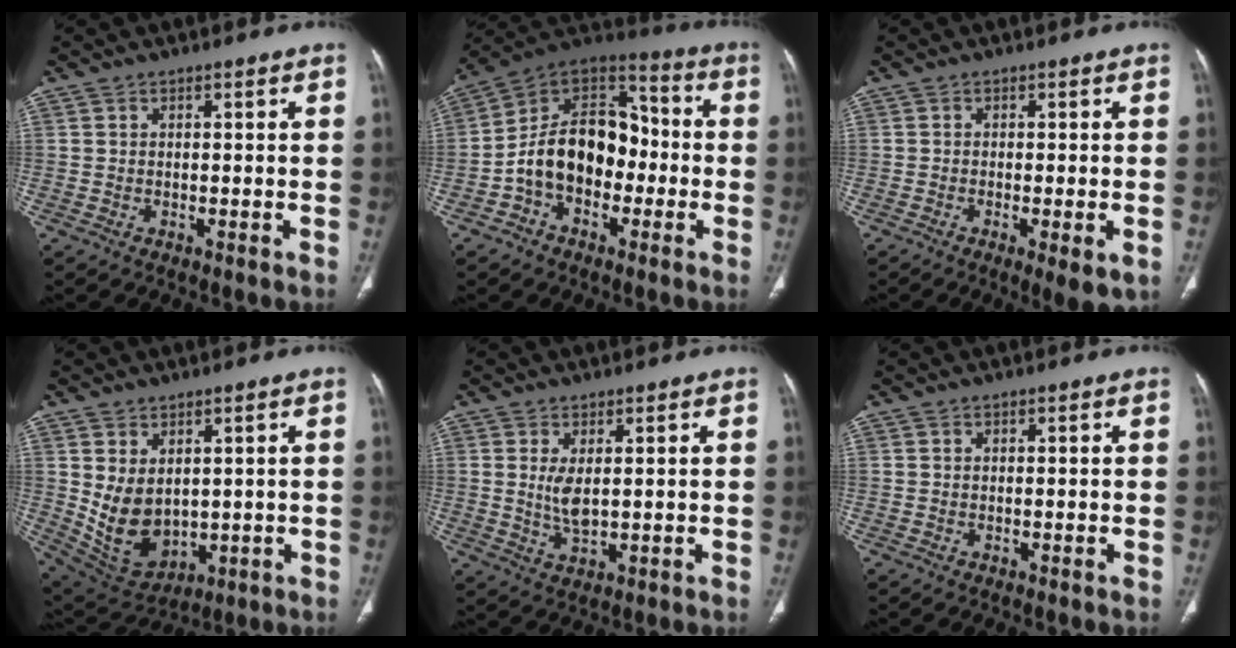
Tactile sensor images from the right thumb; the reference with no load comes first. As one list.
[{"total": 16.7, "force": [-3.3, 11.6, 11.5], "torque": [-0.161, 0.056, -0.065]}, {"total": 5.3, "force": [-1.8, 1.1, 4.8], "torque": [-0.077, -0.015, -0.028]}, {"total": 10.1, "force": [1.0, 7.0, 7.2], "torque": [-0.117, -0.013, 0.053]}, {"total": 4.3, "force": [0.8, 1.8, 3.8], "torque": [-0.077, -0.015, 0.027]}, {"total": 0.0}]